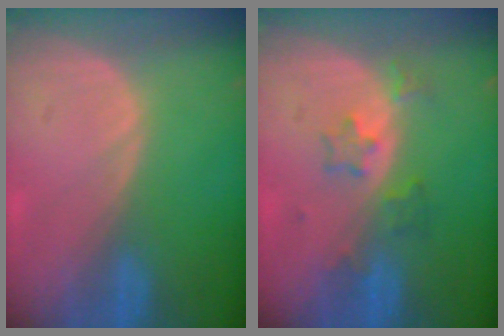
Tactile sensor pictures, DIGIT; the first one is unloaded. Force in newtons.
{"total": 4.0, "press": 3.8, "slide": 1.4}